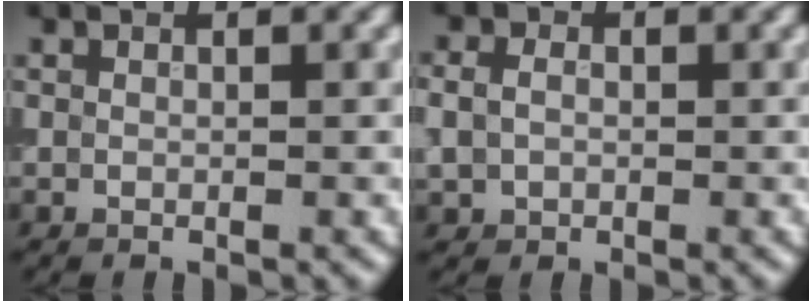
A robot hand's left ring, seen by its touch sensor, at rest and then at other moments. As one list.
[{"total": 3.1, "force": [0.3, 2.6, 1.7], "torque": [-0.027, 0.013, -0.007]}]